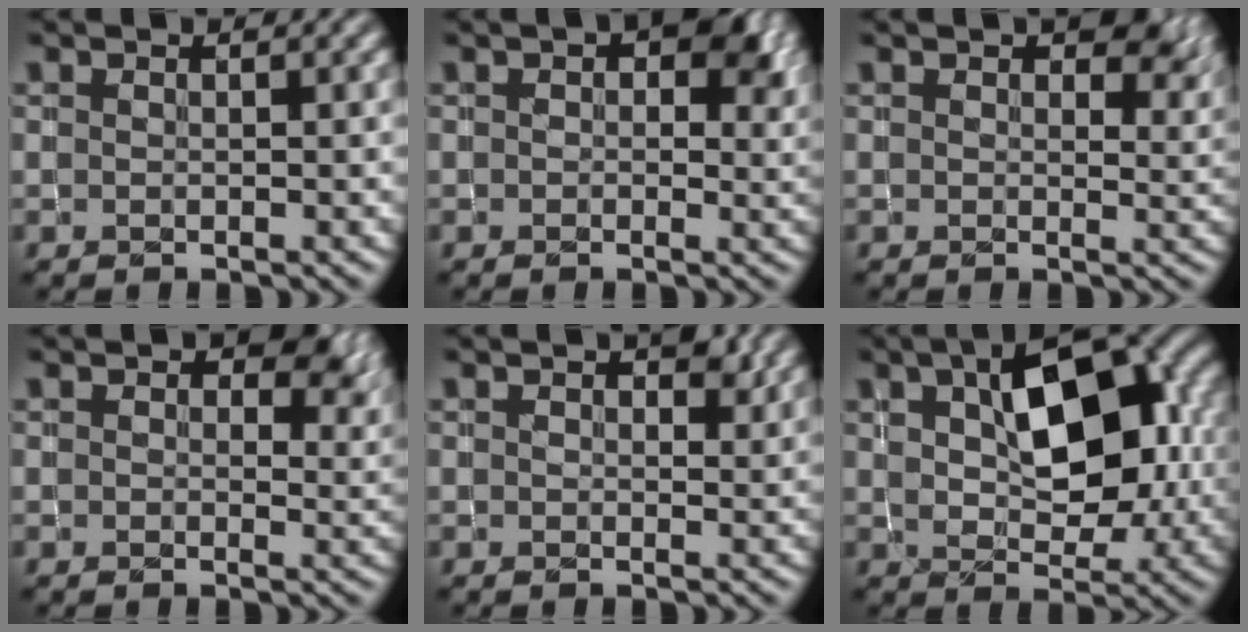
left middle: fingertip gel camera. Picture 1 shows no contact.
{"total": 5.2, "force": [1.4, 3.2, 3.8], "torque": [-0.042, 0.002, 0.019]}
{"total": 3.7, "force": [1.9, 2.0, 2.4], "torque": [-0.030, -0.002, 0.030]}
{"total": 4.4, "force": [1.7, 2.8, 2.9], "torque": [-0.036, -0.006, 0.022]}
{"total": 1.9, "force": [0.9, 1.1, 1.2], "torque": [-0.014, 0.000, 0.017]}
{"total": 9.9, "force": [2.2, 5.4, 8.1], "torque": [-0.129, 0.014, 0.035]}